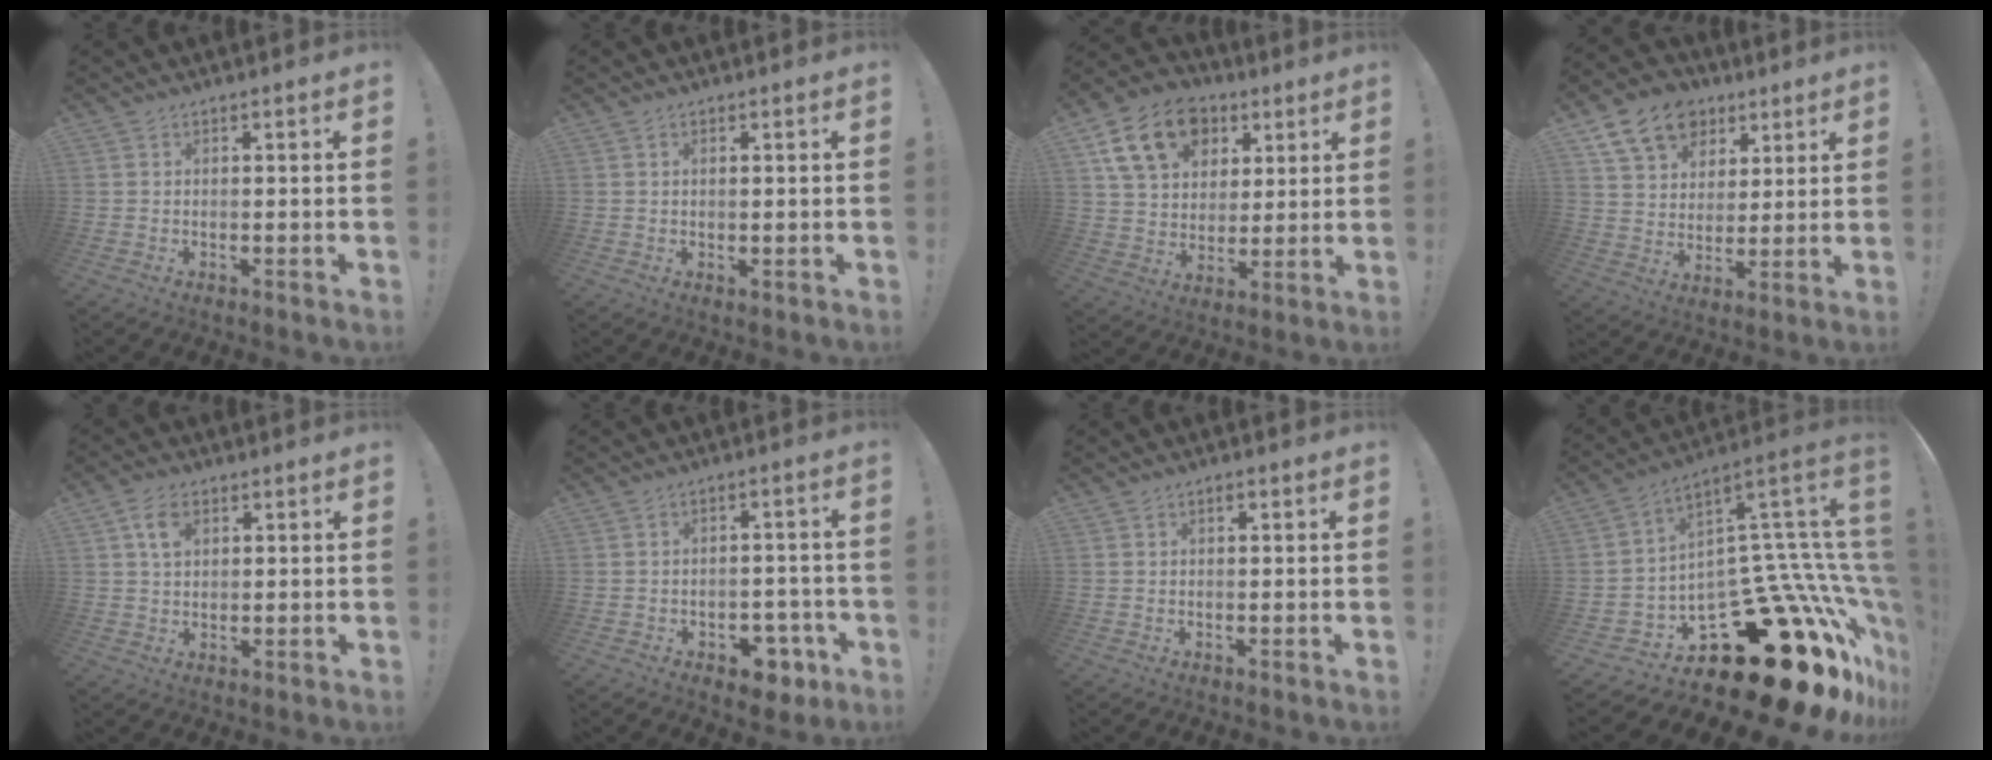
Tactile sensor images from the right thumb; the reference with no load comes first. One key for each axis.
{"total": 1.0, "fx": 0.5, "fy": 0.5, "fz": 0.6, "tx": -0.005, "ty": -0.003, "tz": 0.009}
{"total": 17.9, "fx": 8.2, "fy": 12.8, "fz": 9.6, "tx": -0.144, "ty": -0.030, "tz": 0.155}
{"total": 15.6, "fx": 8.4, "fy": 11.2, "fz": 6.8, "tx": -0.099, "ty": -0.042, "tz": 0.158}
{"total": 6.4, "fx": 2.8, "fy": 4.4, "fz": 3.8, "tx": -0.050, "ty": -0.006, "tz": 0.049}
{"total": 7.7, "fx": -4.1, "fy": 5.2, "fz": 4.1, "tx": -0.026, "ty": 0.035, "tz": -0.065}
{"total": 1.0, "fx": 0.6, "fy": 0.5, "fz": 0.7, "tx": -0.006, "ty": -0.001, "tz": 0.009}
{"total": 27.4, "fx": -14.3, "fy": 13.2, "fz": 19.4, "tx": -0.170, "ty": -0.002, "tz": -0.181}